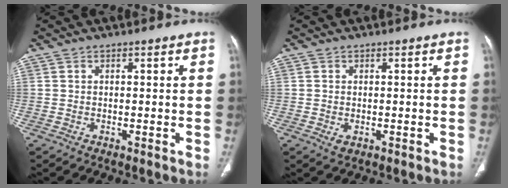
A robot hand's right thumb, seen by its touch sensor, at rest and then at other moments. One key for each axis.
{"total": 1.5, "fx": -0.3, "fy": 1.0, "fz": 1.0, "tx": -0.021, "ty": -0.004, "tz": -0.001}